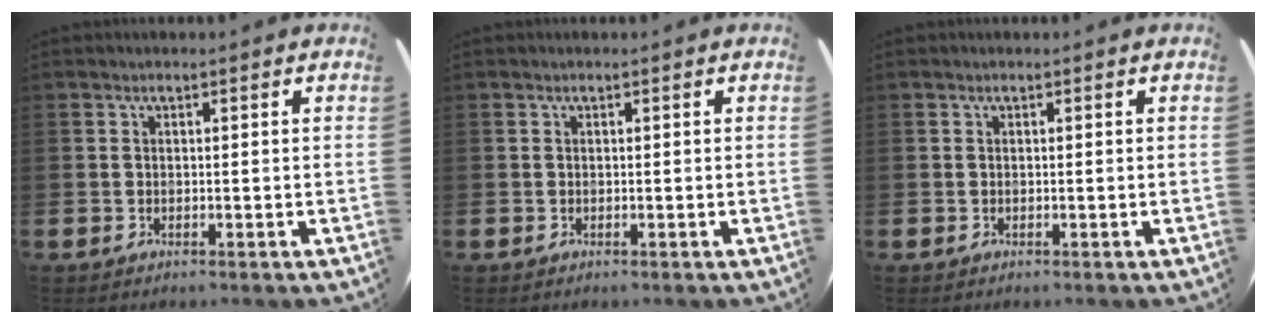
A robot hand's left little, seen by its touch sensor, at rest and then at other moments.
{"total": 0.0}
{"total": 0.0}